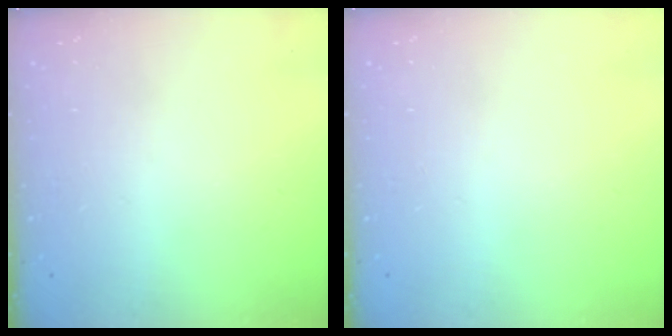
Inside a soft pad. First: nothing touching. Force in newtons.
{"total": 0.0}